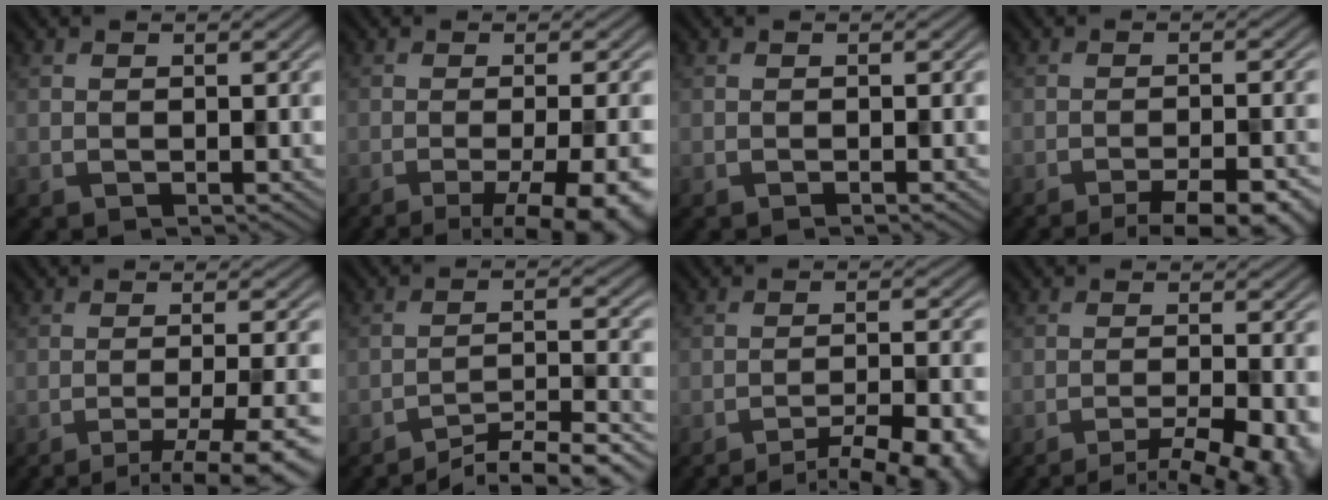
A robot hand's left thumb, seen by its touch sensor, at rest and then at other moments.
{"total": 11.8, "force": [-5.9, 3.2, 9.7], "torque": [-0.108, 0.001, -0.069]}
{"total": 0.6, "force": [-0.4, 0.0, 0.4], "torque": [-0.005, 0.001, -0.009]}
{"total": 8.3, "force": [-6.2, 1.8, 5.3], "torque": [-0.072, 0.005, -0.073]}
{"total": 8.9, "force": [-5.9, 1.3, 6.5], "torque": [-0.095, 0.001, -0.078]}
{"total": 7.9, "force": [-6.8, 1.0, 4.0], "torque": [-0.069, 0.014, -0.115]}
{"total": 12.0, "force": [-9.5, 2.7, 6.9], "torque": [-0.091, 0.002, -0.115]}
{"total": 8.7, "force": [-6.2, 1.7, 5.9], "torque": [-0.089, -0.007, -0.078]}